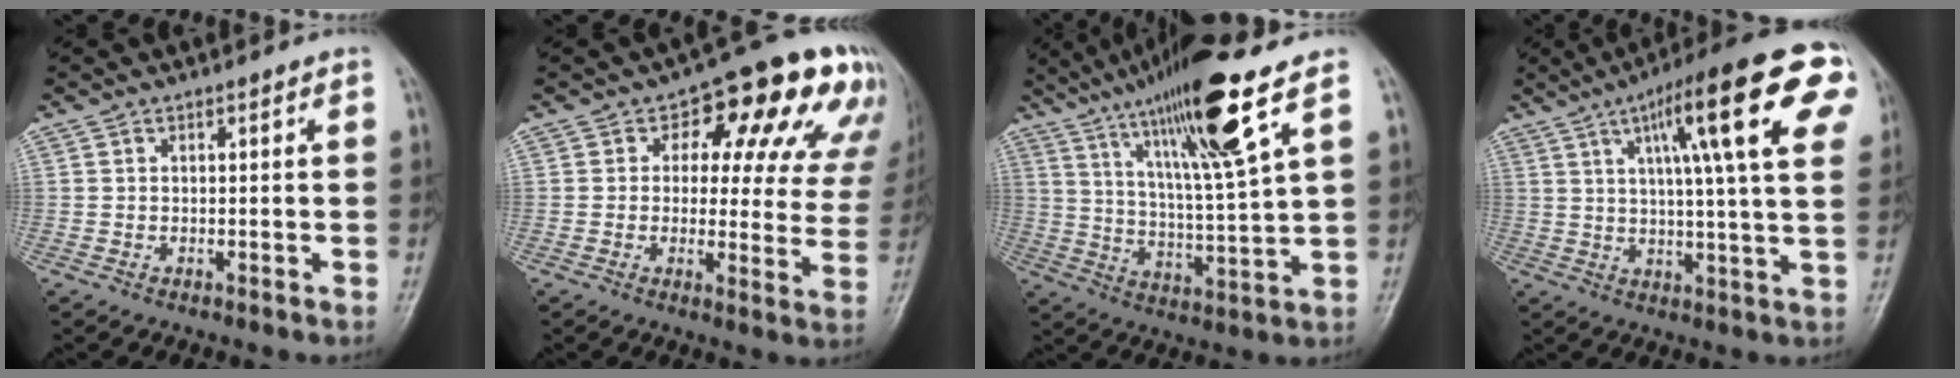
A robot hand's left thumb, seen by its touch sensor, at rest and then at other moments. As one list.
[{"total": 17.3, "force": [7.7, 9.0, 12.6], "torque": [-0.102, -0.006, 0.082]}, {"total": 17.9, "force": [10.3, 1.0, 14.7], "torque": [-0.244, -0.044, 0.177]}, {"total": 20.8, "force": [8.1, 3.8, 18.7], "torque": [-0.254, 0.007, 0.107]}]